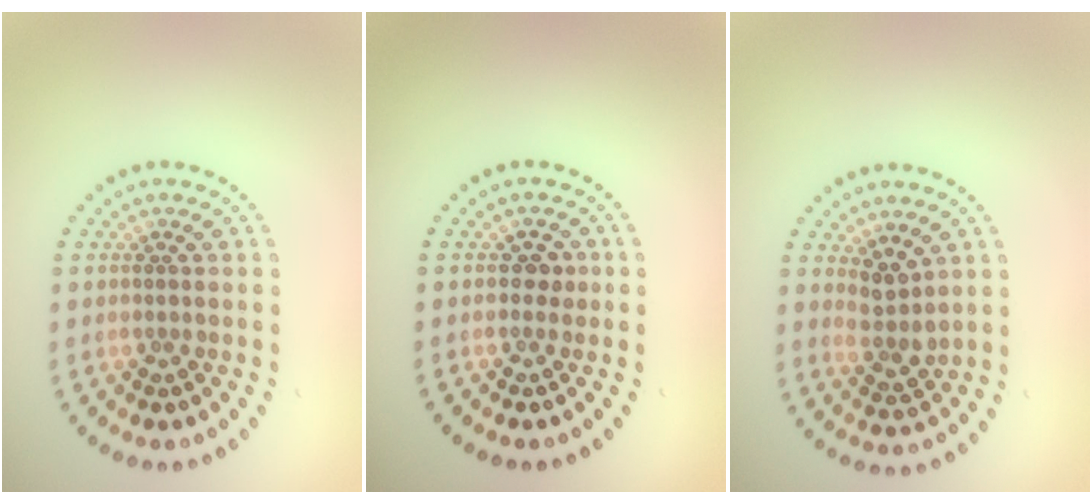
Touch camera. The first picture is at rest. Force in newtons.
{"total": 1.0, "press": 0.9, "slide": 0.4}
{"total": 2.3, "press": 1.9, "slide": 1.3}